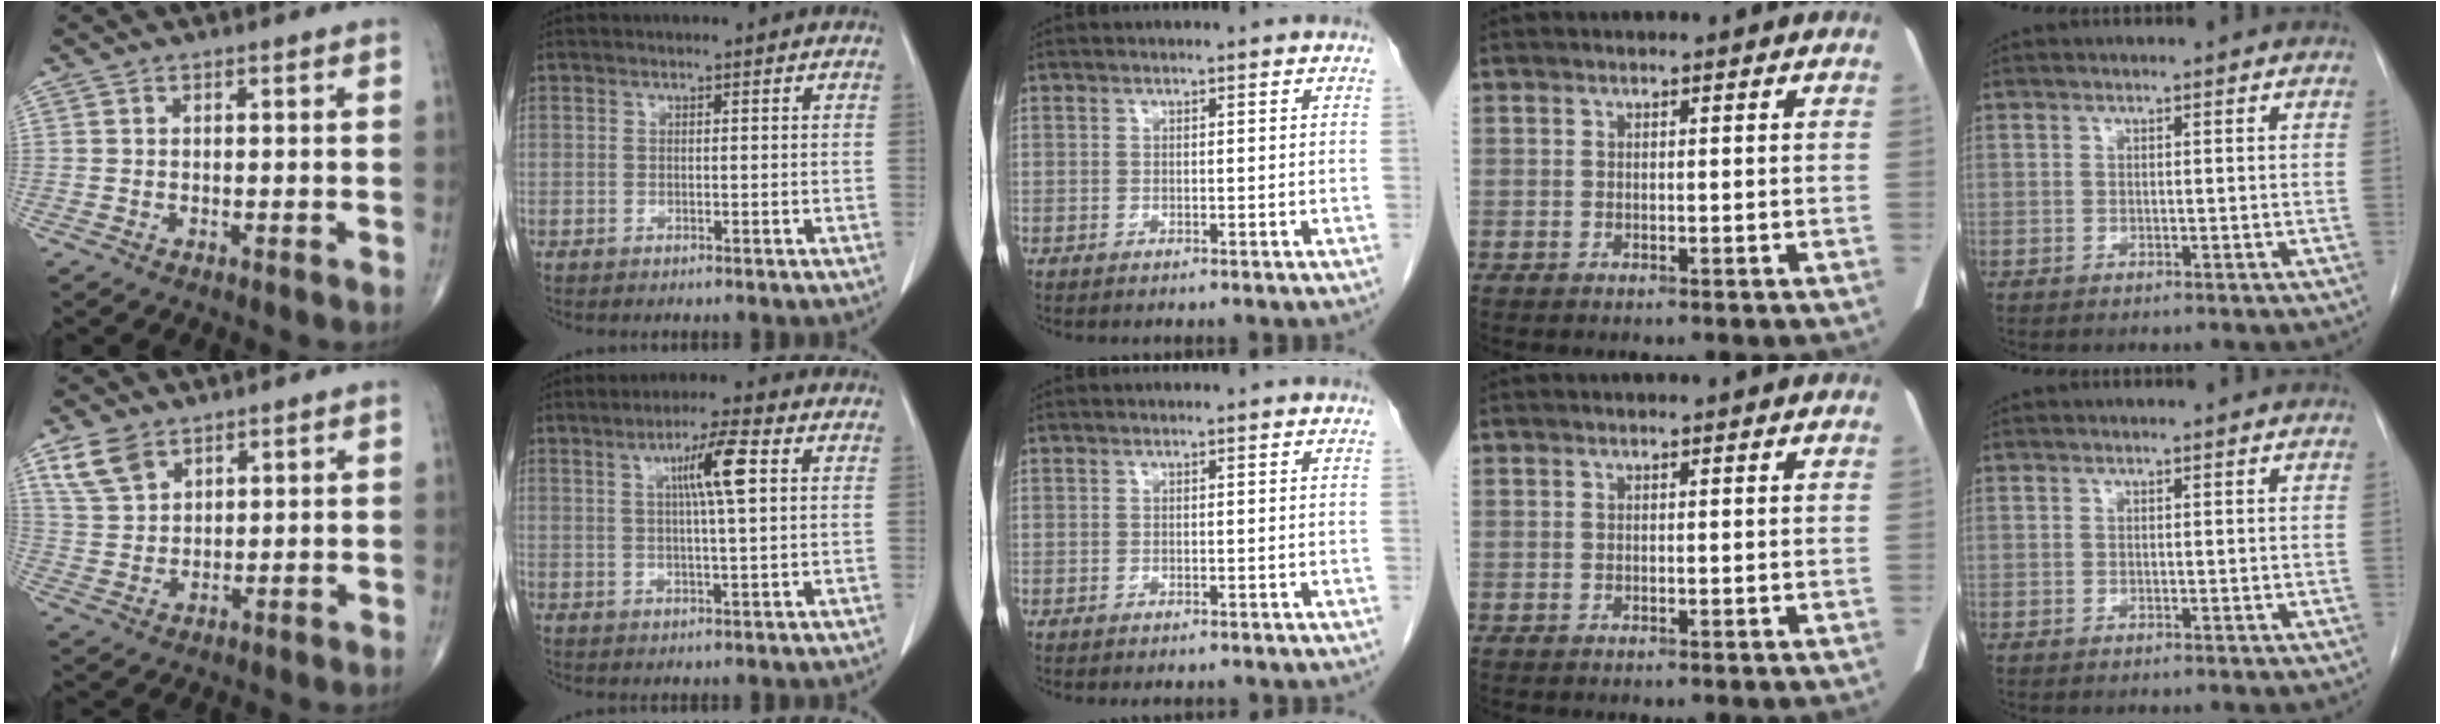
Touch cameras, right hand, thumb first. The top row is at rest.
{"thumb": {"total": 6.8, "force": [4.2, 4.1, 3.3], "torque": [-0.054, -0.015, 0.092]}, "index": {"total": 6.8, "force": [1.9, 0.0, 6.6], "torque": [-0.114, 0.003, 0.031]}, "middle": {"total": 1.6, "force": [-1.4, 0.3, 0.5], "torque": [-0.015, -0.005, -0.016]}}